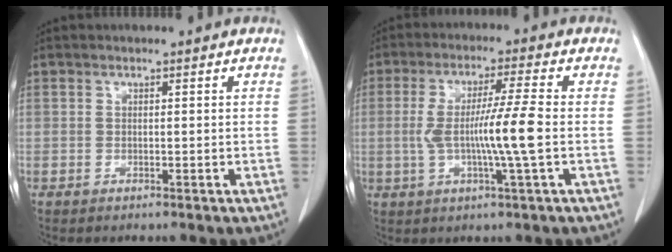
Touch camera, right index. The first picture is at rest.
{"total": 9.4, "force": [-0.9, -0.7, 9.3], "torque": [-0.178, -0.001, -0.018]}